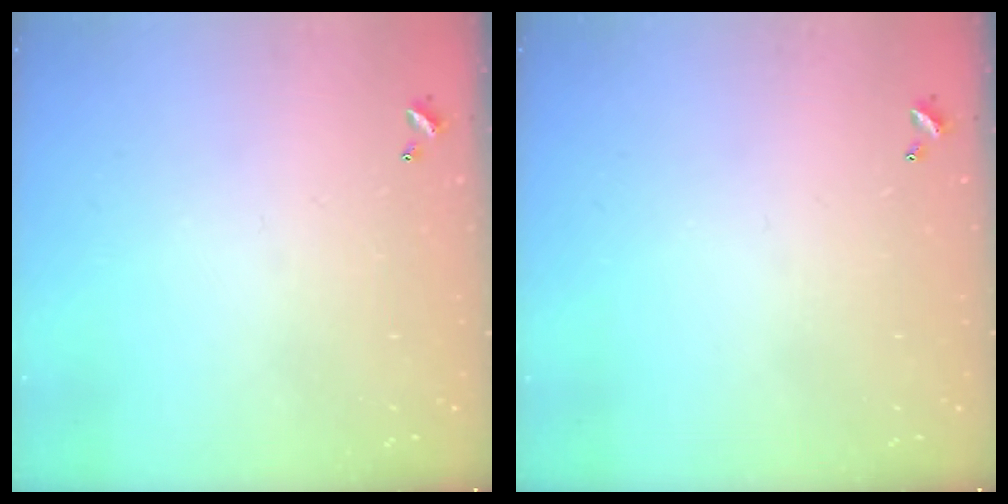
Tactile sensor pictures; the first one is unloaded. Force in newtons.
{"total": 0.0}